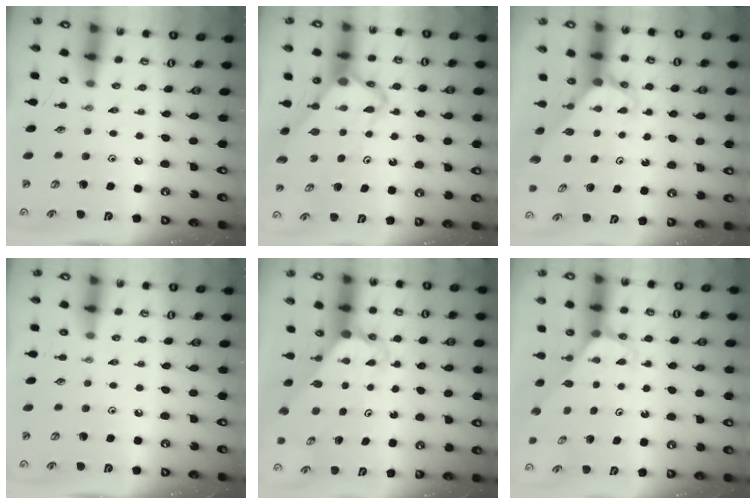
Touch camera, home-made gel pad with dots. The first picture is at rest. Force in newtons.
{"total": 6.7, "press": 6.6, "slide": 0.6}
{"total": 3.1, "press": 3.1, "slide": 0.2}
{"total": 0.0}
{"total": 3.7, "press": 3.7, "slide": 0.3}
{"total": 2.5, "press": 2.5, "slide": 0.1}